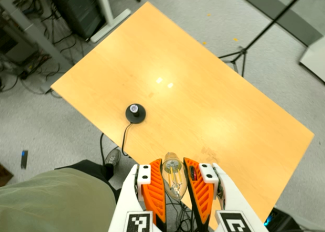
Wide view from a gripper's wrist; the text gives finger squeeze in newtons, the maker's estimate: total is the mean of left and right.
{"total": 22.1, "left": 24.7, "right": 19.4}